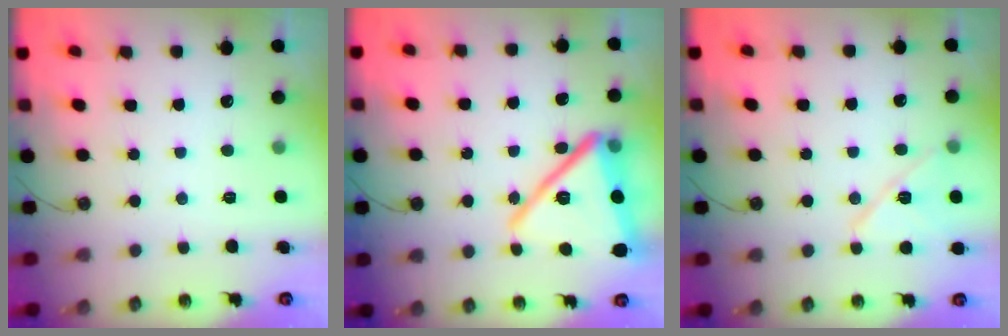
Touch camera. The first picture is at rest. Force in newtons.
{"total": 20.5, "press": 19.7, "slide": 5.4}
{"total": 10.1, "press": 8.4, "slide": 5.6}